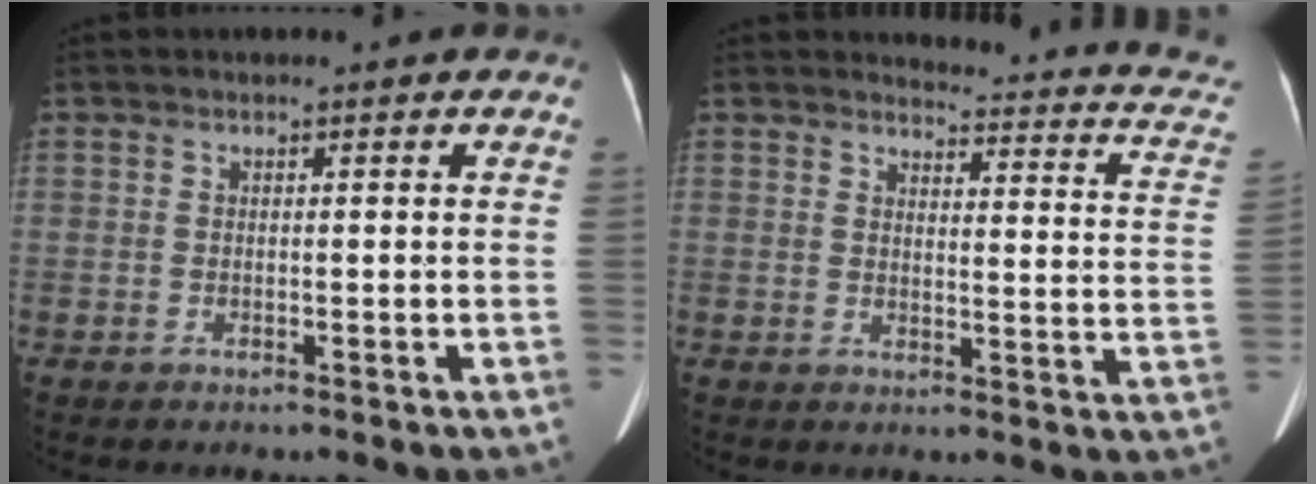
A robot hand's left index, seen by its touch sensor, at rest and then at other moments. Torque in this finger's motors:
{"motor_torque": [0.39, -0.93, -0.06, -0.01]}